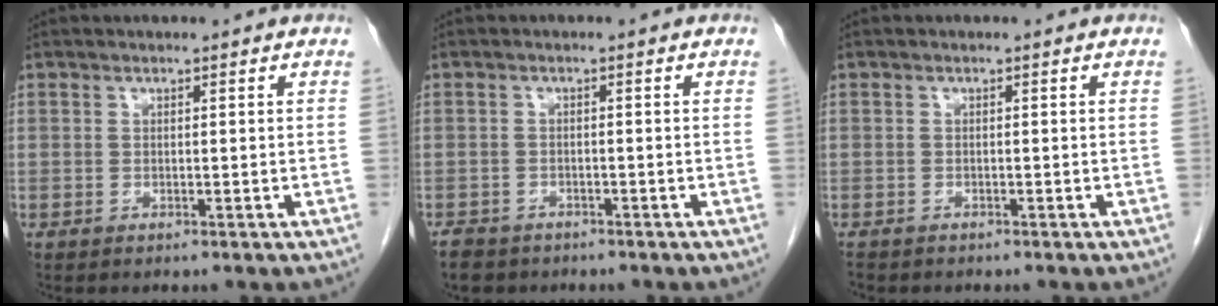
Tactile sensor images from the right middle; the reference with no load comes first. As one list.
[{"total": 4.0, "force": [-3.2, 2.2, 0.9], "torque": [-0.019, 0.000, -0.049]}, {"total": 2.1, "force": [-1.8, 0.9, 0.7], "torque": [-0.014, -0.004, -0.024]}]